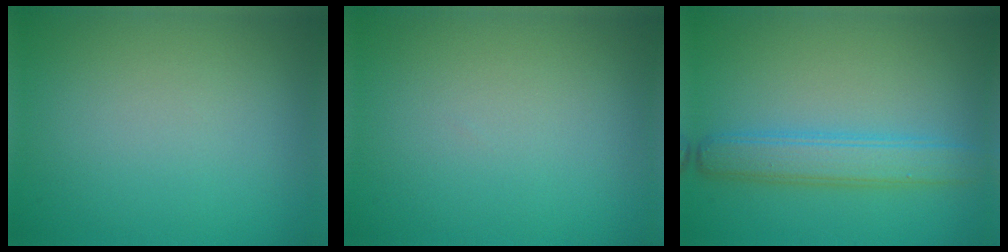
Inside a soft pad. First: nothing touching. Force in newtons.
{"total": 0.0}
{"total": 3.7, "press": 3.7, "slide": 0.1}